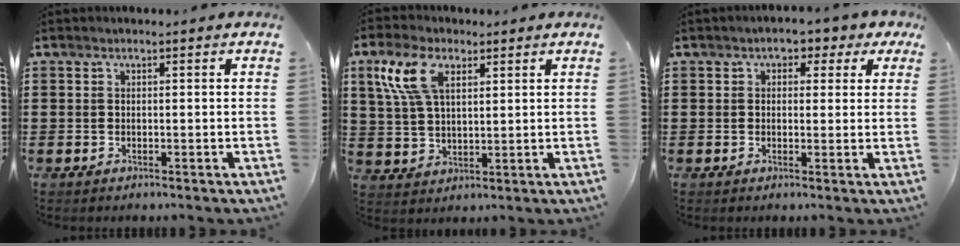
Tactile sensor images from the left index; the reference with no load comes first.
{"total": 9.0, "force": [4.5, 4.5, 6.4], "torque": [-0.147, 0.014, 0.082]}
{"total": 2.6, "force": [1.2, 1.8, 1.5], "torque": [-0.030, 0.007, 0.017]}